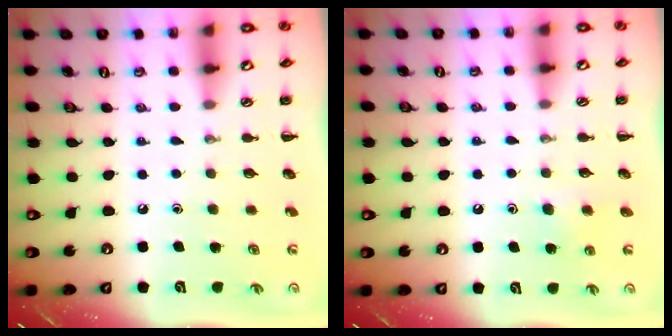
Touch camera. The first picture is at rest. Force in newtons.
{"total": 3.6, "press": 3.3, "slide": 1.4}